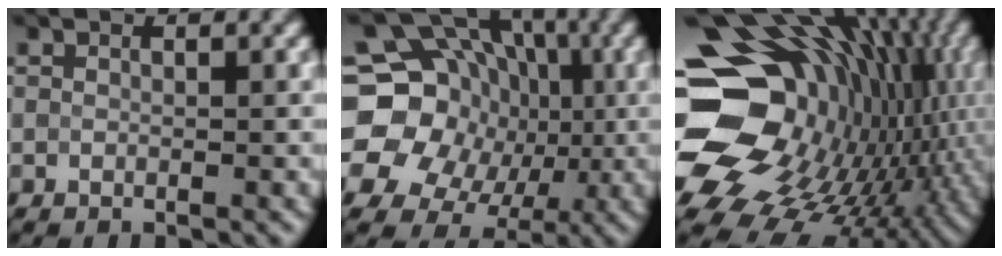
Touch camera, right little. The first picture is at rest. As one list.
[{"total": 19.0, "force": [-1.6, 17.0, 8.4], "torque": [-0.176, 0.006, -0.053]}, {"total": 20.8, "force": [-0.4, 15.7, 13.6], "torque": [-0.260, -0.014, 0.012]}]